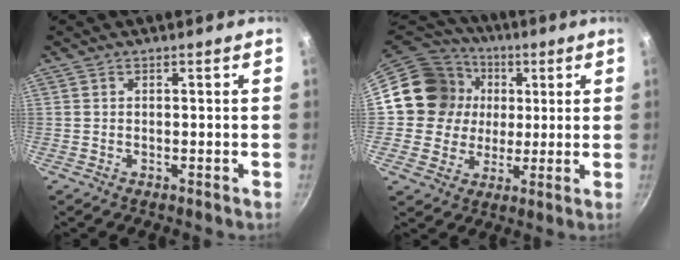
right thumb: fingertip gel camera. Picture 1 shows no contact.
{"total": 16.5, "force": [2.1, 15.5, 5.4], "torque": [-0.074, 0.018, 0.030]}